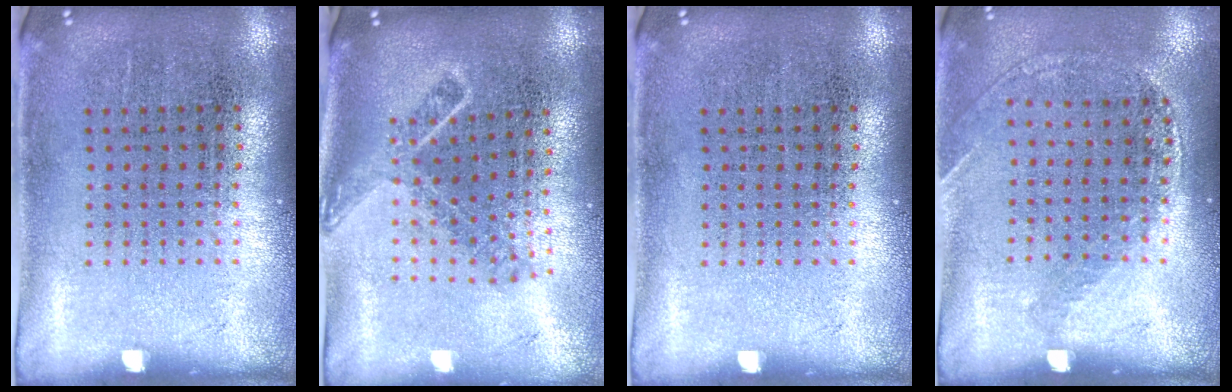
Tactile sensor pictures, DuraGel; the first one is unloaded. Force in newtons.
{"total": 1.6, "press": 1.2, "slide": 1.1}
{"total": 0.0}
{"total": 1.2, "press": 1.1, "slide": 0.5}